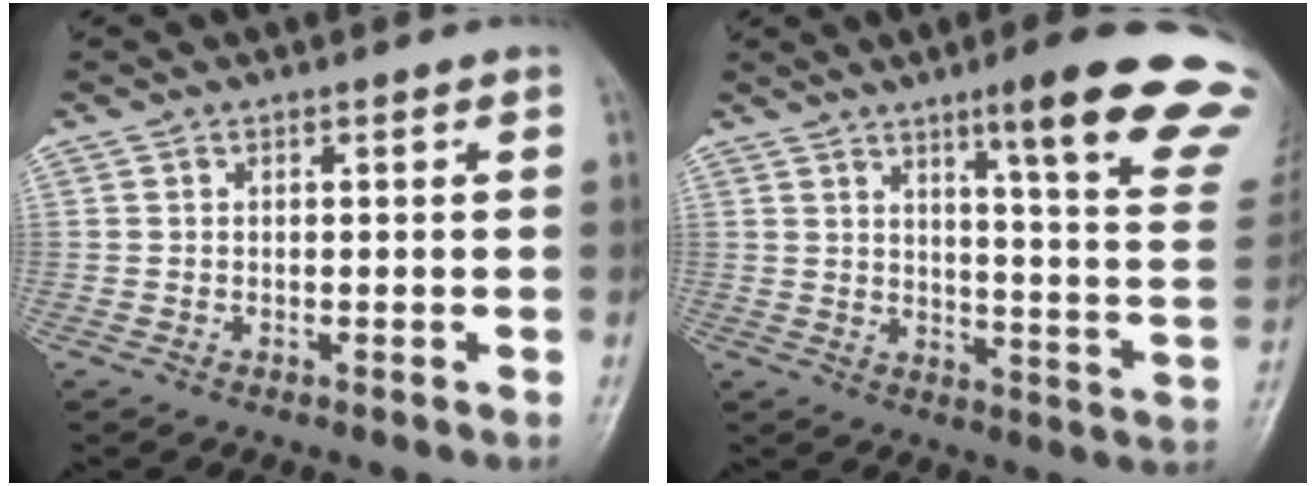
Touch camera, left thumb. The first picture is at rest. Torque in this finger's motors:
{"motor_torque": [0.79, 0.40, 1.39, -1.38, 0.17]}